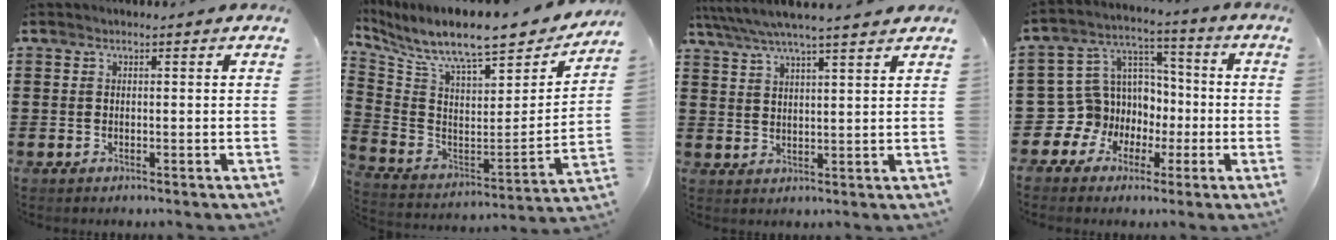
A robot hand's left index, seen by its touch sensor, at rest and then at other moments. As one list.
[{"total": 10.0, "force": [8.4, 1.7, 5.1], "torque": [-0.124, -0.067, 0.141]}, {"total": 5.2, "force": [4.4, 0.3, 2.7], "torque": [-0.067, -0.017, 0.075]}, {"total": 10.9, "force": [-2.6, 10.4, 2.4], "torque": [-0.102, 0.000, -0.041]}]